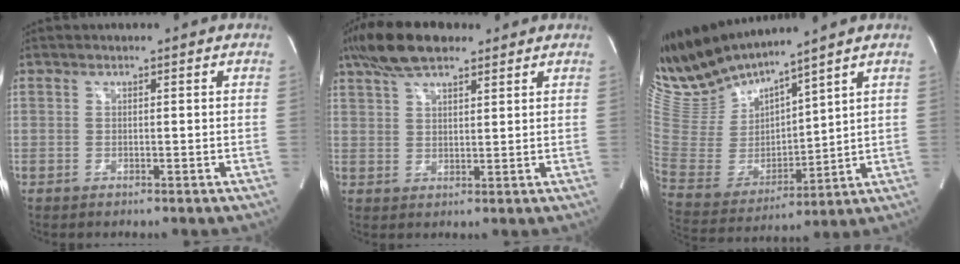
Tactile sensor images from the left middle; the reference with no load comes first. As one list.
[{"total": 9.4, "force": [6.9, 3.1, 5.5], "torque": [-0.111, 0.022, 0.125]}, {"total": 13.4, "force": [12.8, -0.2, 4.1], "torque": [-0.107, -0.002, 0.275]}]